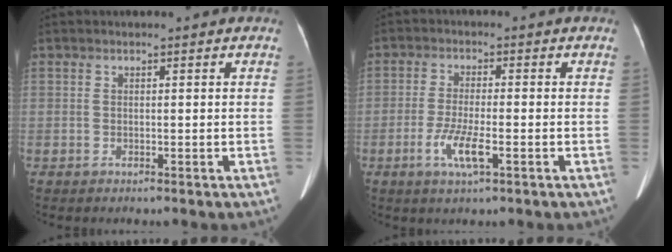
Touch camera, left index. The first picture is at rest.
{"total": 5.2, "force": [-2.3, 0.7, 4.6], "torque": [-0.098, -0.010, -0.040]}